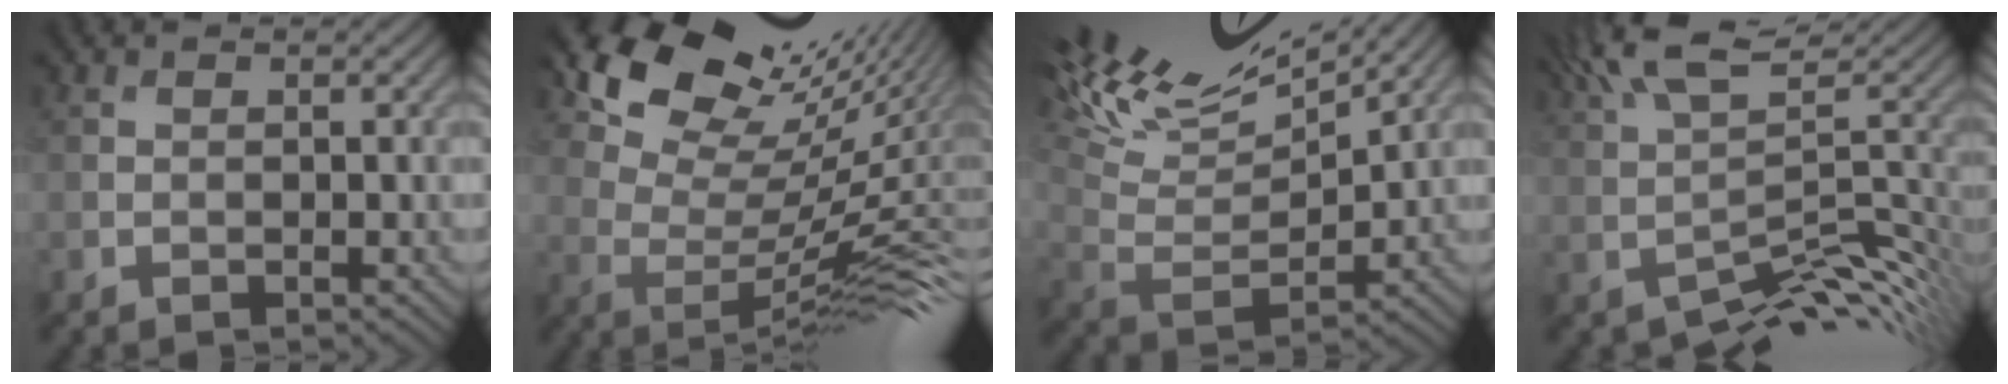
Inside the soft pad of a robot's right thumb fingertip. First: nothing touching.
{"total": 15.0, "force": [9.7, 5.4, 10.1], "torque": [-0.155, 0.015, 0.159]}
{"total": 15.8, "force": [11.2, 4.9, 10.0], "torque": [-0.235, 0.034, 0.184]}
{"total": 6.3, "force": [0.8, 1.7, 6.0], "torque": [-0.101, 0.010, 0.024]}